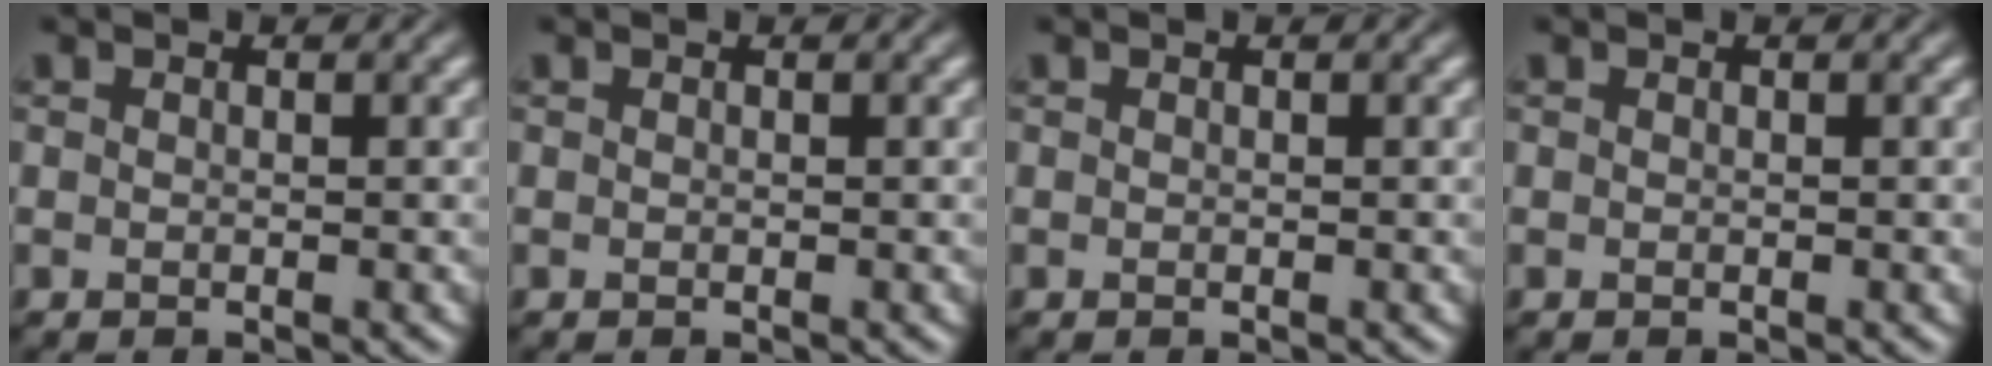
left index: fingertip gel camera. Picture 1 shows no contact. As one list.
[{"total": 0.0}, {"total": 0.0}, {"total": 0.0}]